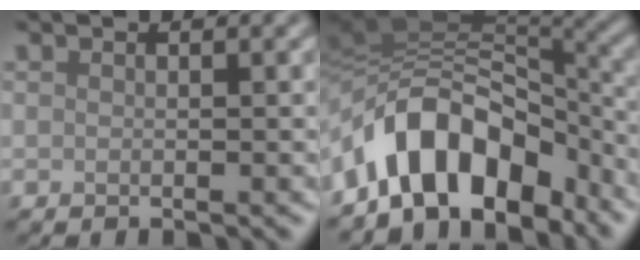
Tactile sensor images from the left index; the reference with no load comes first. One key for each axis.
{"total": 10.2, "fx": -5.2, "fy": 6.1, "fz": 6.3, "tx": -0.088, "ty": 0.022, "tz": -0.090}